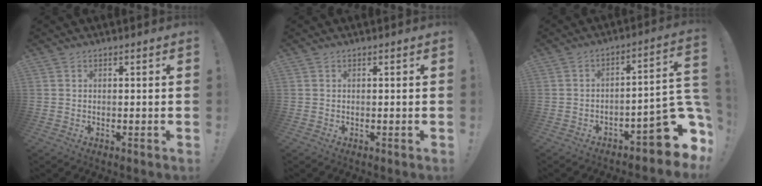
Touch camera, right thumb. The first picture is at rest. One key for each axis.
{"total": 0.0}
{"total": 14.1, "fx": -6.6, "fy": 4.9, "fz": 11.4, "tx": -0.117, "ty": 0.031, "tz": -0.101}